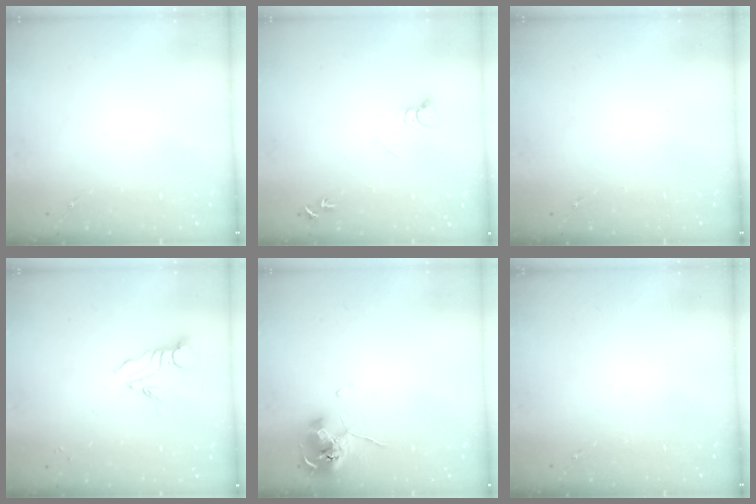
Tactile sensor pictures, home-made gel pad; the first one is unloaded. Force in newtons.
{"total": 4.1, "press": 4.1, "slide": 0.3}
{"total": 0.0}
{"total": 6.9, "press": 6.9, "slide": 0.7}
{"total": 10.1, "press": 10.0, "slide": 0.9}
{"total": 0.0}